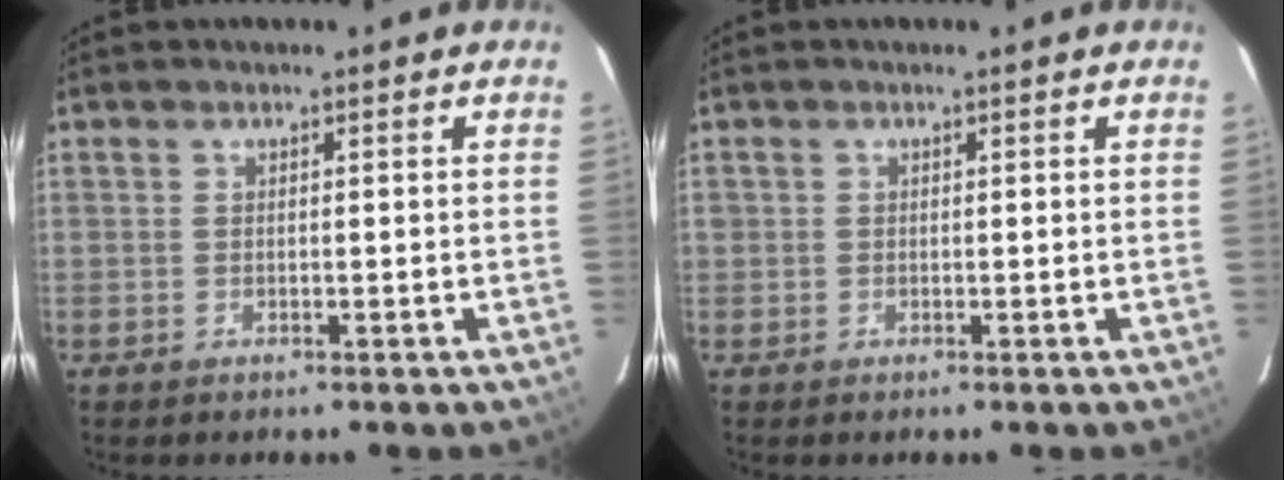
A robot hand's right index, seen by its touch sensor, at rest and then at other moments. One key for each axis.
{"total": 0.6, "fx": -0.1, "fy": 0.6, "fz": -0.1, "tx": 0.004, "ty": -0.002, "tz": -0.002}